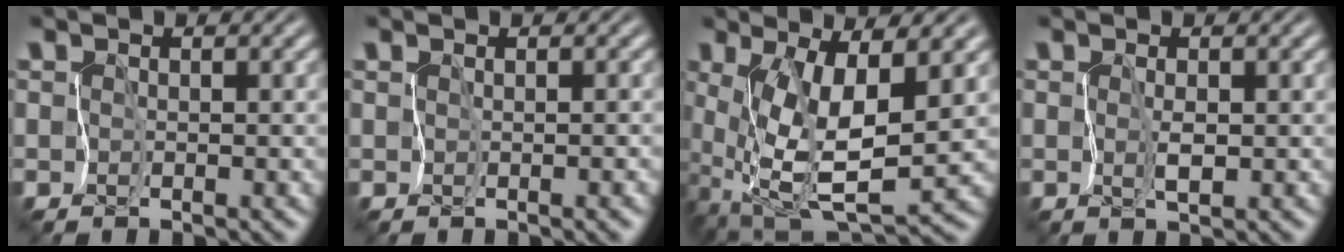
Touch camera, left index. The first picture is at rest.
{"total": 0.7, "force": [-0.3, 0.1, 0.6], "torque": [-0.007, -0.004, 0.002]}
{"total": 7.5, "force": [0.7, 2.6, 7.0], "torque": [-0.143, -0.020, 0.018]}
{"total": 1.3, "force": [-0.2, 0.5, 1.2], "torque": [-0.023, -0.003, 0.000]}